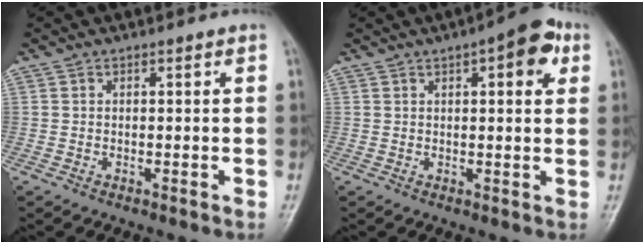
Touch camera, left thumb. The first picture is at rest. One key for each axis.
{"total": 8.1, "fx": 3.4, "fy": 2.9, "fz": 6.8, "tx": -0.068, "ty": 0.001, "tz": 0.037}